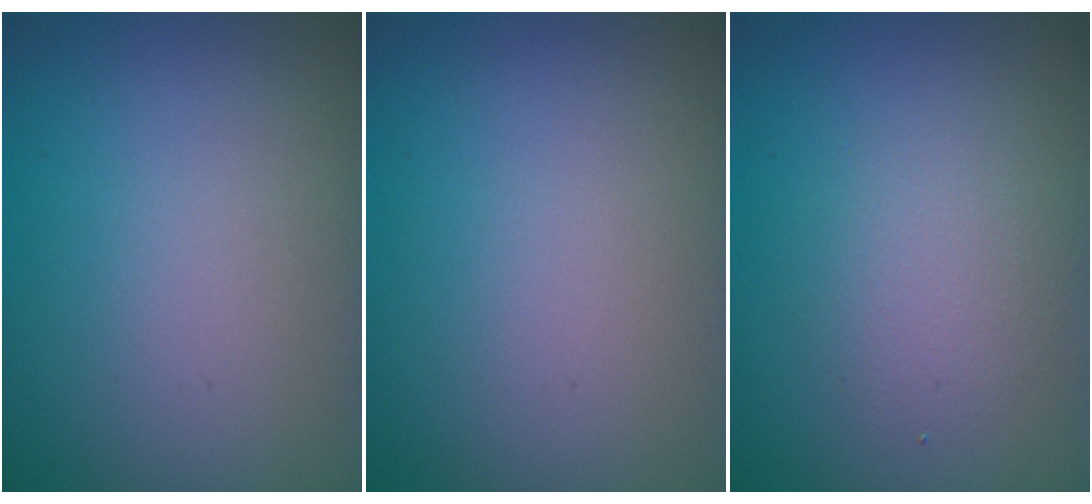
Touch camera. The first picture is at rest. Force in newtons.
{"total": 0.0}
{"total": 2.3, "press": 2.3, "slide": 0.1}